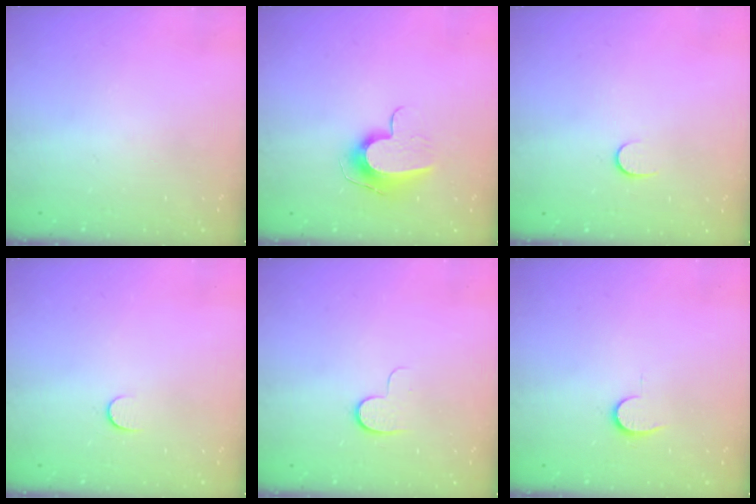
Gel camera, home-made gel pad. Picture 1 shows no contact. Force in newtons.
{"total": 9.3, "press": 9.3, "slide": 0.3}
{"total": 5.1, "press": 5.1, "slide": 0.6}
{"total": 5.0, "press": 4.9, "slide": 0.6}
{"total": 6.0, "press": 6.0, "slide": 0.6}
{"total": 6.3, "press": 6.3, "slide": 0.5}